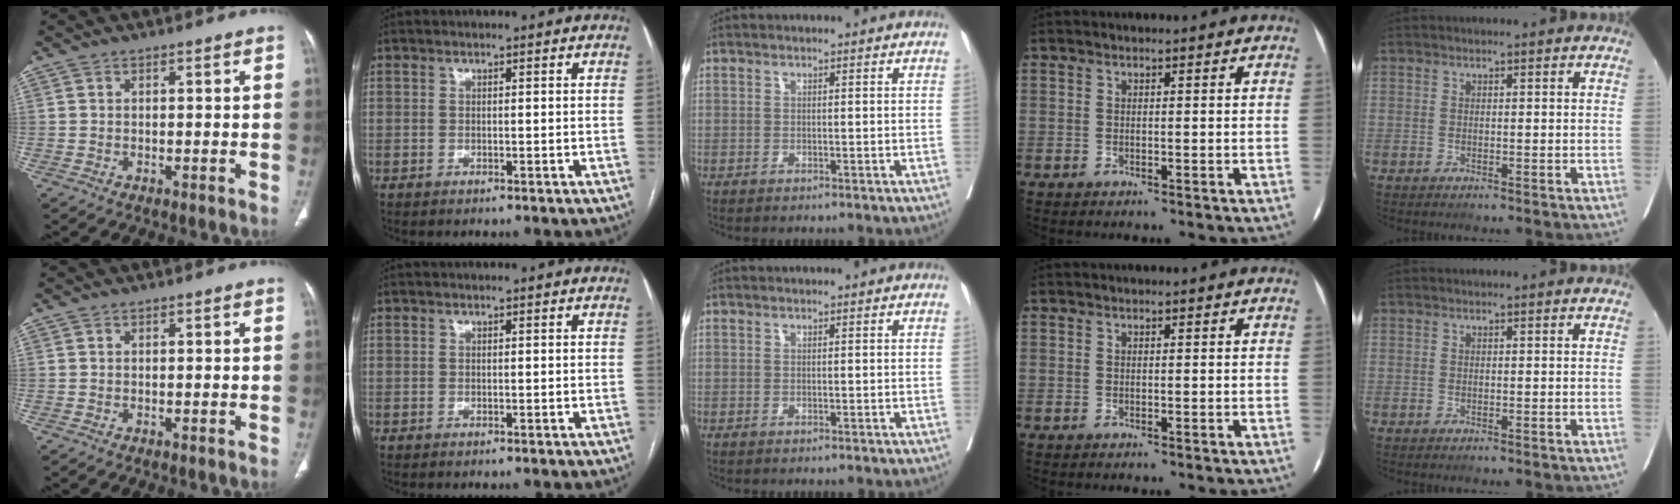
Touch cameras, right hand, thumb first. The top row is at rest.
{}